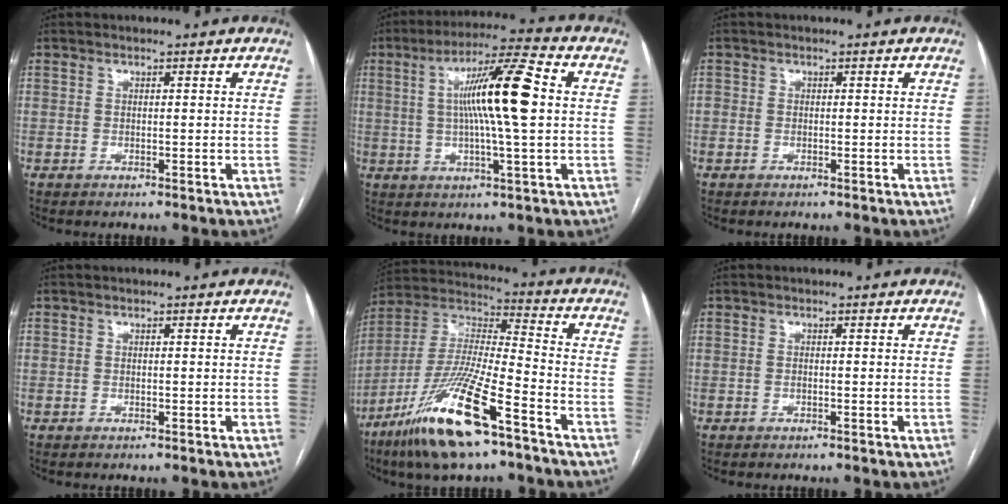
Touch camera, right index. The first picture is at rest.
{"total": 13.0, "force": [1.5, 0.2, 13.0], "torque": [-0.224, 0.013, 0.022]}
{"total": 0.7, "force": [0.0, 0.7, 0.2], "torque": [0.004, 0.003, -0.002]}
{"total": 0.0}
{"total": 19.4, "force": [-11.5, 2.4, 15.4], "torque": [-0.344, -0.040, -0.216]}
{"total": 0.0}